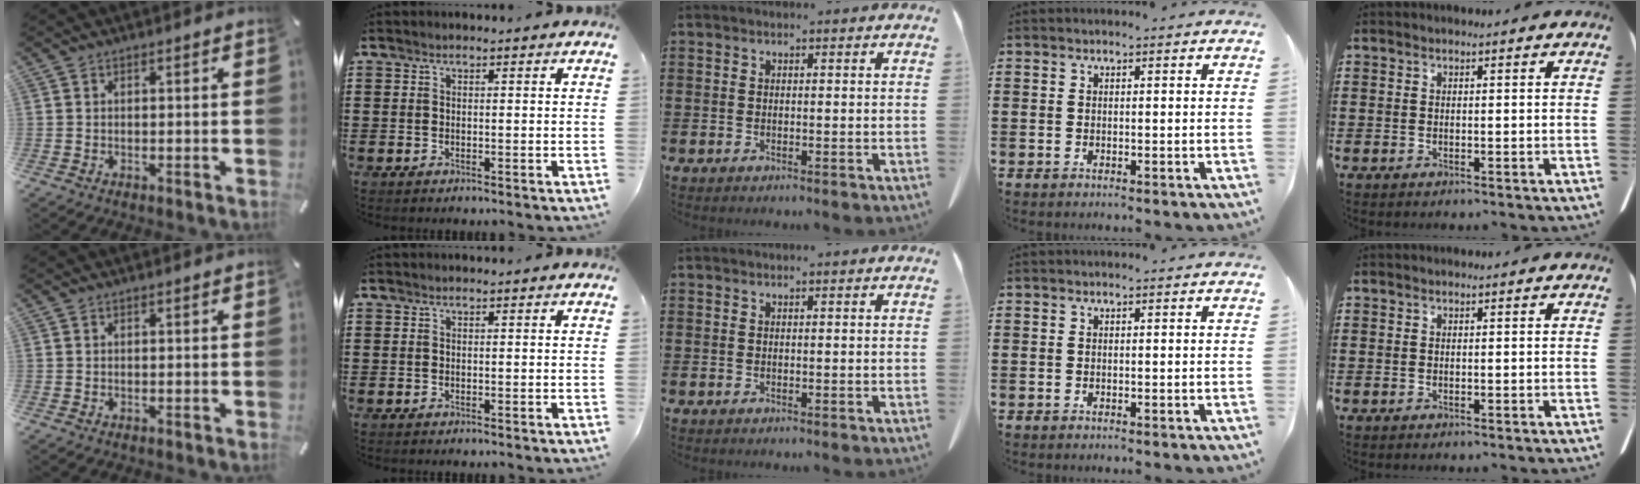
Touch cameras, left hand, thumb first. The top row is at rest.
{}